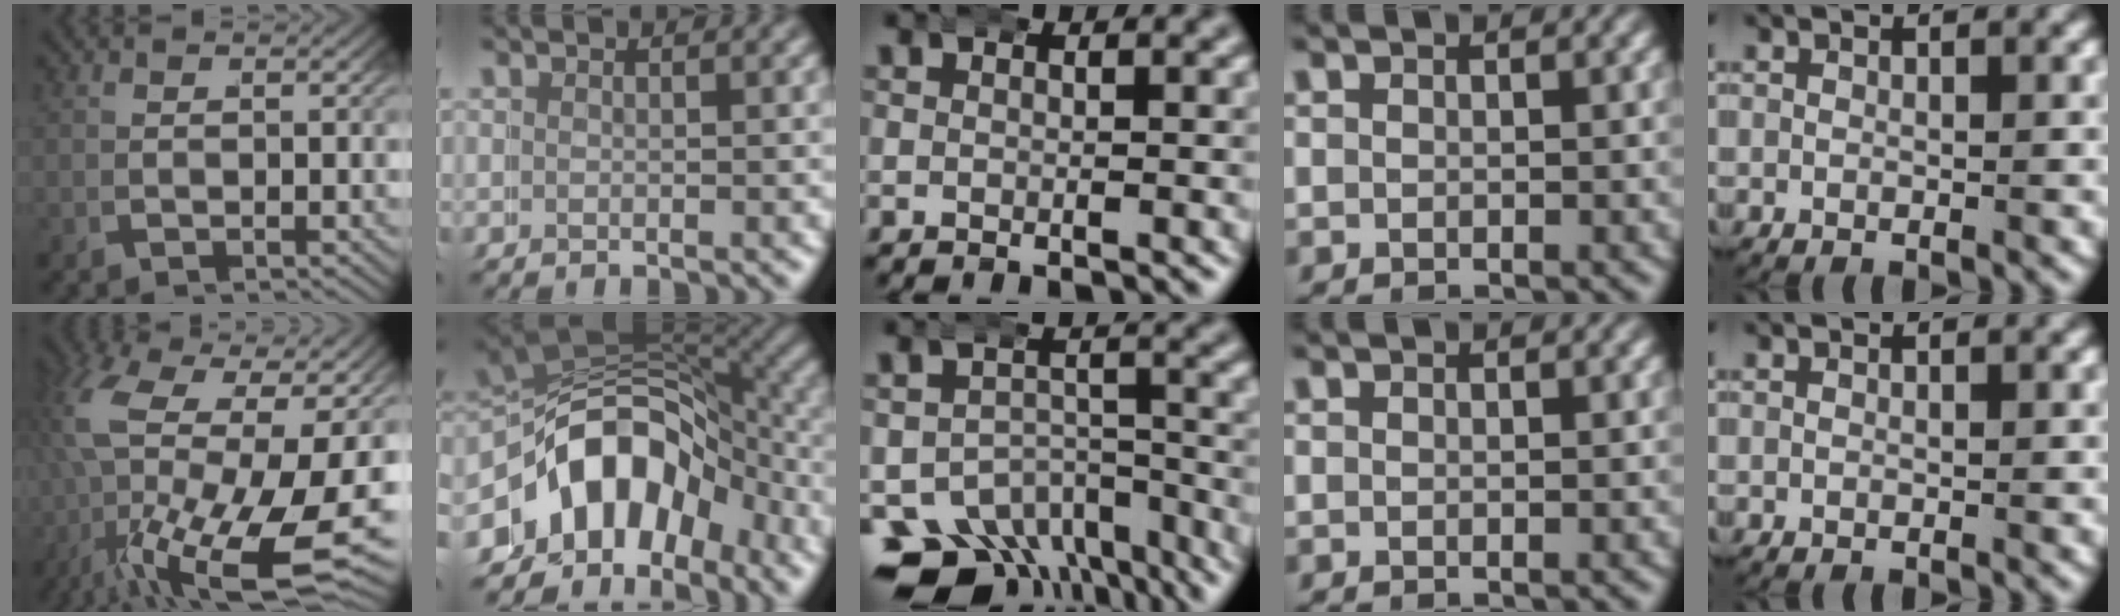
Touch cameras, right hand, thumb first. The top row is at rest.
{"thumb": {"total": 14.7, "force": [-1.0, 7.3, 12.7], "torque": [-0.259, -0.038, 0.016]}, "index": {"total": 13.4, "force": [-2.6, 10.5, 7.8], "torque": [-0.156, -0.031, -0.041]}, "middle": {"total": 12.9, "force": [-7.9, 8.8, 5.1], "torque": [-0.092, -0.053, -0.117]}}